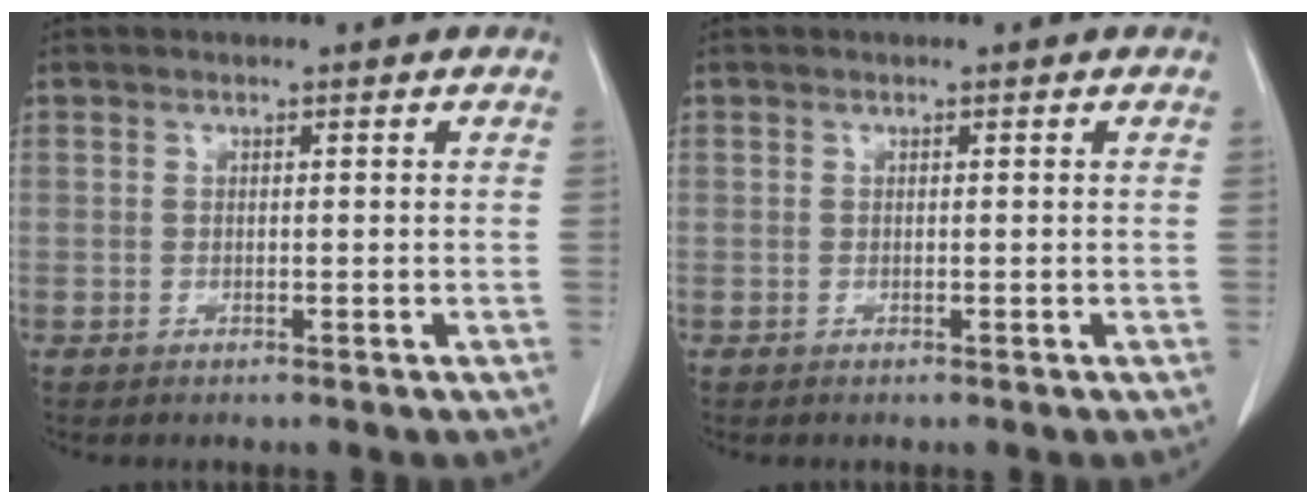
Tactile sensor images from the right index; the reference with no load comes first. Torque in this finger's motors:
{"motor_torque": [-0.05, 0.00, 0.01, 0.01]}